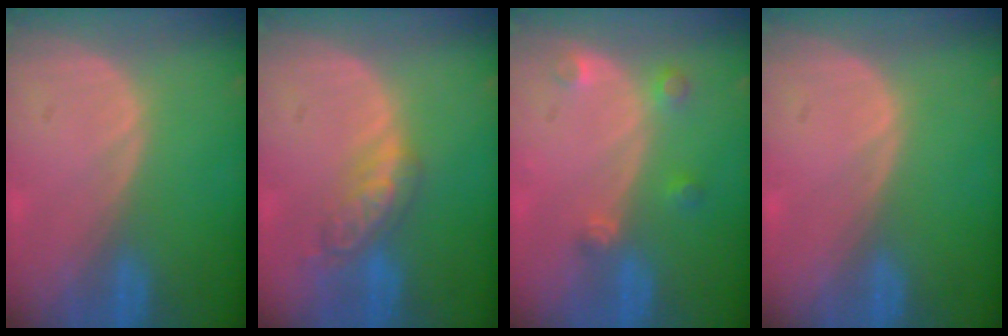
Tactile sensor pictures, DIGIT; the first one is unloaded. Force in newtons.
{"total": 5.7, "press": 4.9, "slide": 2.9}
{"total": 2.7, "press": 2.7, "slide": 0.3}
{"total": 0.0}